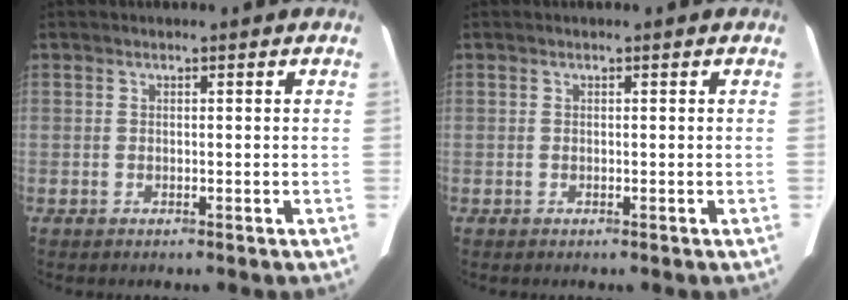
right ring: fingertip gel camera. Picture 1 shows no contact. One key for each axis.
{"total": 0.0}